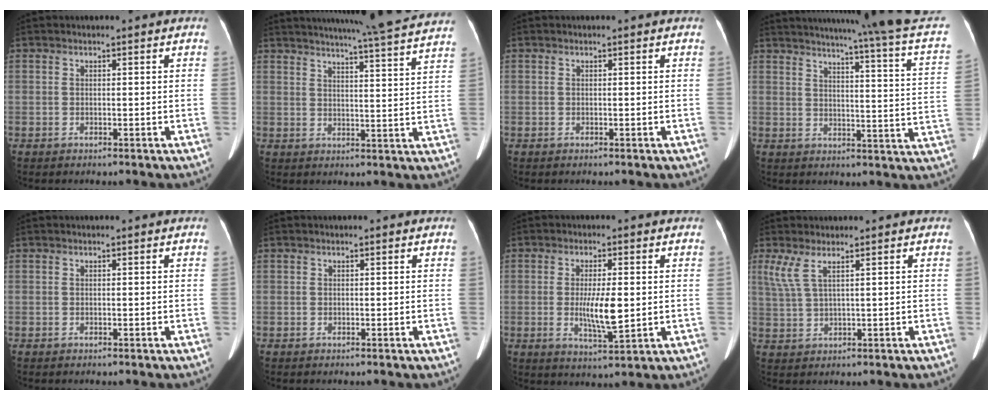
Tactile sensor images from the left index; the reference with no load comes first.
{"total": 19.5, "force": [17.8, -1.3, 8.0], "torque": [-0.130, -0.035, 0.212]}
{"total": 0.0}
{"total": 22.9, "force": [19.5, -2.0, 11.9], "torque": [-0.178, -0.066, 0.225]}
{"total": 0.0}
{"total": 0.0}
{"total": 6.3, "force": [-0.3, 1.3, 6.2], "torque": [-0.112, -0.011, -0.005]}
{"total": 3.5, "force": [1.9, 0.4, 3.0], "torque": [-0.080, 0.004, 0.049]}